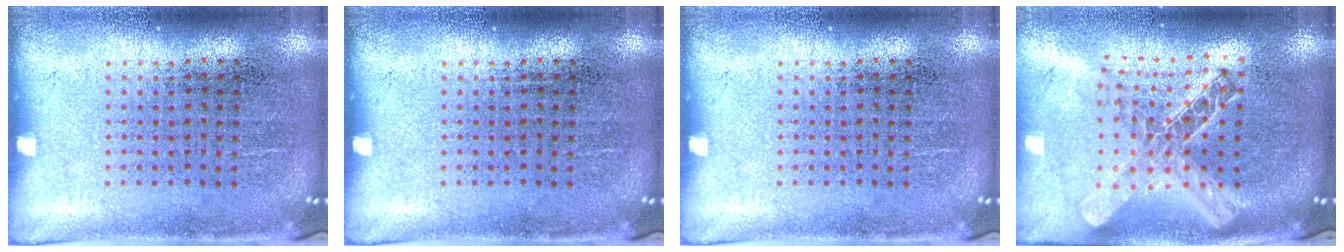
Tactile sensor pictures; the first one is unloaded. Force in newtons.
{"total": 0.0}
{"total": 0.0}
{"total": 2.1, "press": 1.7, "slide": 1.3}